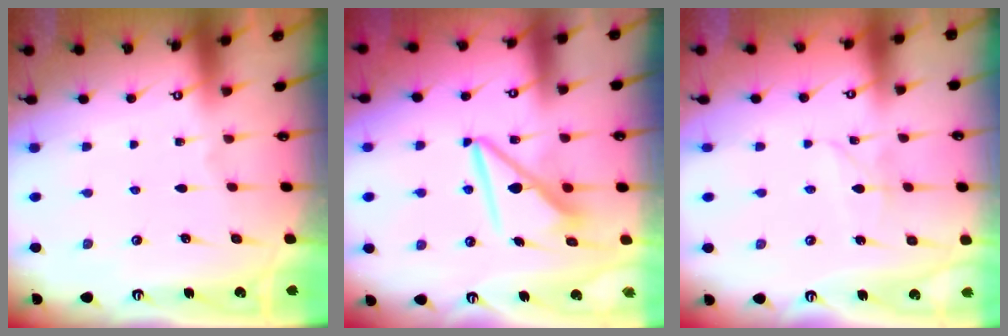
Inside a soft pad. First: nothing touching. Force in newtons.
{"total": 9.2, "press": 9.2, "slide": 0.7}
{"total": 2.8, "press": 2.8, "slide": 0.2}